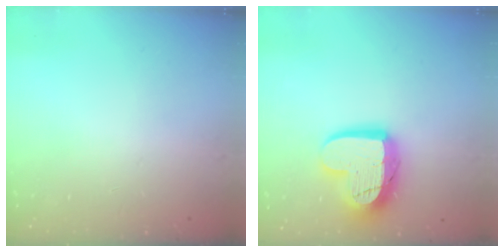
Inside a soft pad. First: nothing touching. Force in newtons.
{"total": 15.1, "press": 15.1, "slide": 1.3}